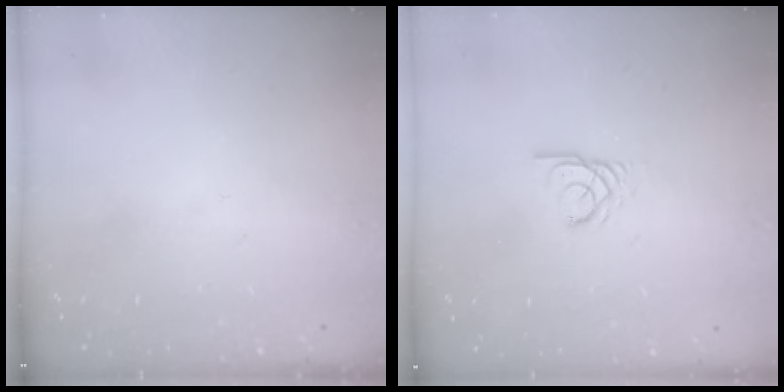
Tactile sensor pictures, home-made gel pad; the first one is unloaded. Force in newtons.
{"total": 2.9, "press": 2.9, "slide": 0.2}